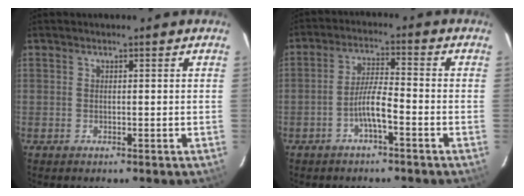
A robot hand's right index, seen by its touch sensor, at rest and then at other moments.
{"total": 5.0, "force": [-2.7, 0.5, 4.1], "torque": [-0.086, 0.008, -0.050]}